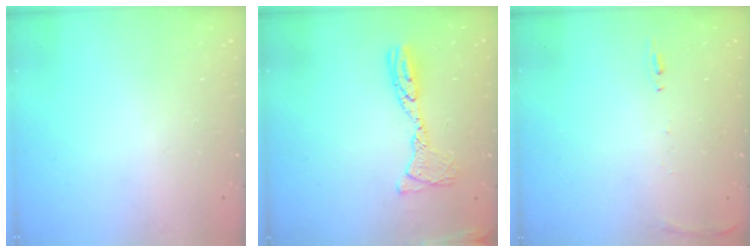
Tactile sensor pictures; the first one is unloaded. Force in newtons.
{"total": 12.2, "press": 12.1, "slide": 1.3}
{"total": 6.1, "press": 6.0, "slide": 0.9}